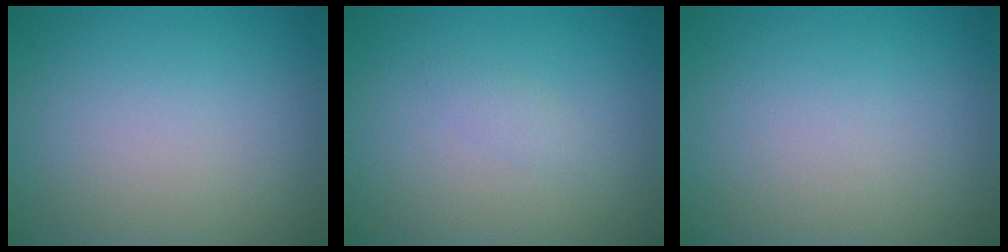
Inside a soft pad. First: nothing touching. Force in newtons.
{"total": 0.8, "press": 0.8, "slide": 0.1}
{"total": 0.0}